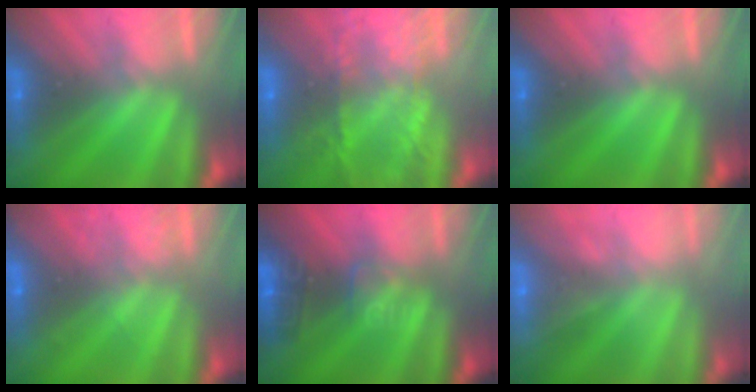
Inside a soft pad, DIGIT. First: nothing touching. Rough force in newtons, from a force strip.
{"total": 9.6}
{"total": 0.0}
{"total": 2.1}
{"total": 2.7}
{"total": 2.3}